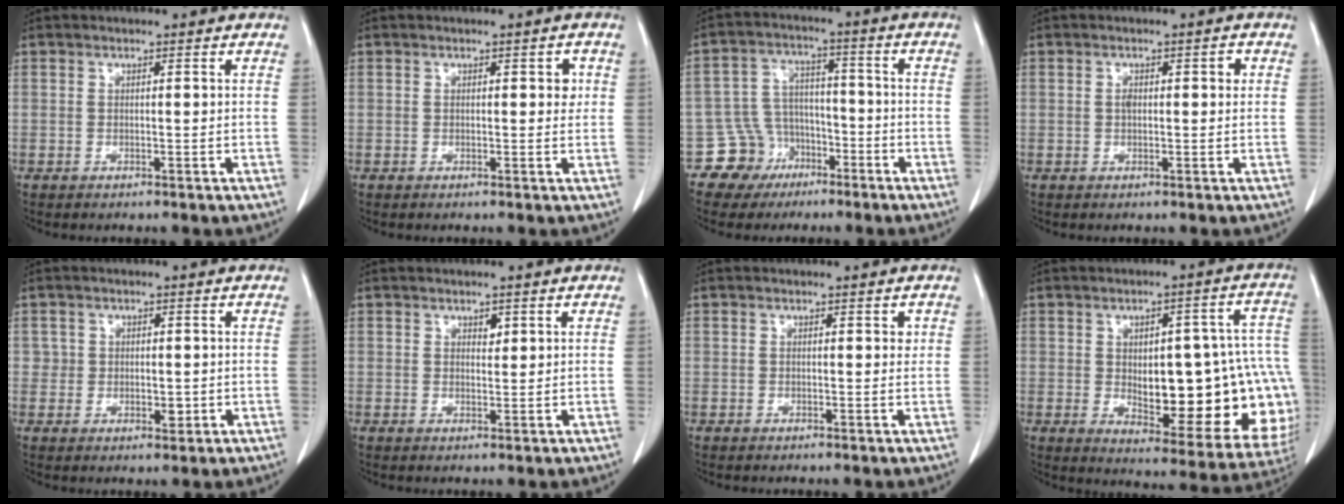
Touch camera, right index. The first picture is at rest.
{"total": 1.7, "force": [0.4, 0.9, 1.5], "torque": [-0.015, 0.008, 0.004]}
{"total": 7.0, "force": [-3.8, 5.9, 0.0], "torque": [0.015, 0.018, -0.059]}
{"total": 2.2, "force": [0.3, 1.0, 2.0], "torque": [-0.032, 0.013, 0.005]}
{"total": 2.7, "force": [0.0, 2.3, 1.3], "torque": [-0.009, 0.002, 0.001]}
{"total": 1.3, "force": [1.0, 0.3, 0.8], "torque": [-0.016, -0.006, 0.018]}
{"total": 1.0, "force": [0.3, 0.6, 0.7], "torque": [-0.006, 0.004, 0.004]}
{"total": 23.0, "force": [-2.3, 8.2, 21.3], "torque": [-0.190, 0.028, 0.002]}